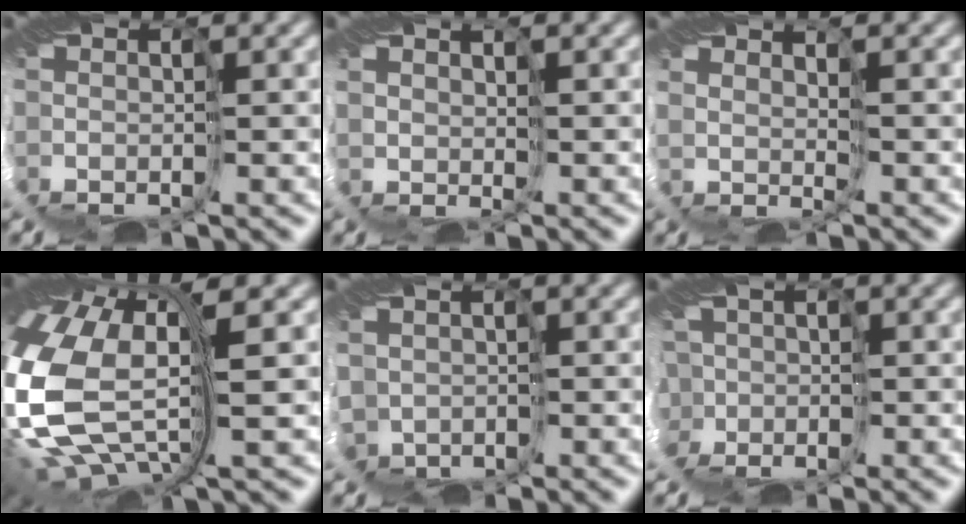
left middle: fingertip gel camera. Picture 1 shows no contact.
{"total": 2.5, "force": [1.8, -0.6, -1.6], "torque": [0.016, 0.007, 0.039]}
{"total": 2.6, "force": [1.6, -1.4, -1.5], "torque": [0.019, -0.001, 0.032]}
{"total": 12.3, "force": [0.9, 5.8, 10.8], "torque": [-0.284, -0.015, 0.028]}
{"total": 3.5, "force": [-0.2, 3.2, 1.5], "torque": [-0.028, -0.021, -0.007]}
{"total": 2.9, "force": [-0.2, 2.9, 0.1], "torque": [-0.008, 0.021, -0.018]}